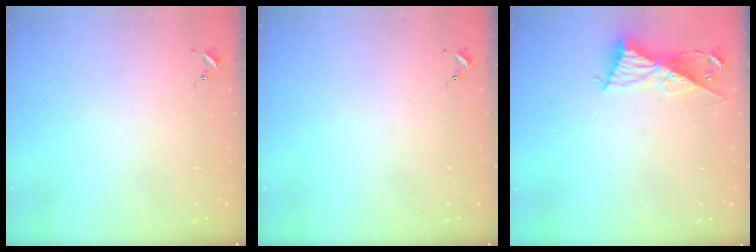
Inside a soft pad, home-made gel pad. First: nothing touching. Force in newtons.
{"total": 0.0}
{"total": 9.7, "press": 9.7, "slide": 0.7}